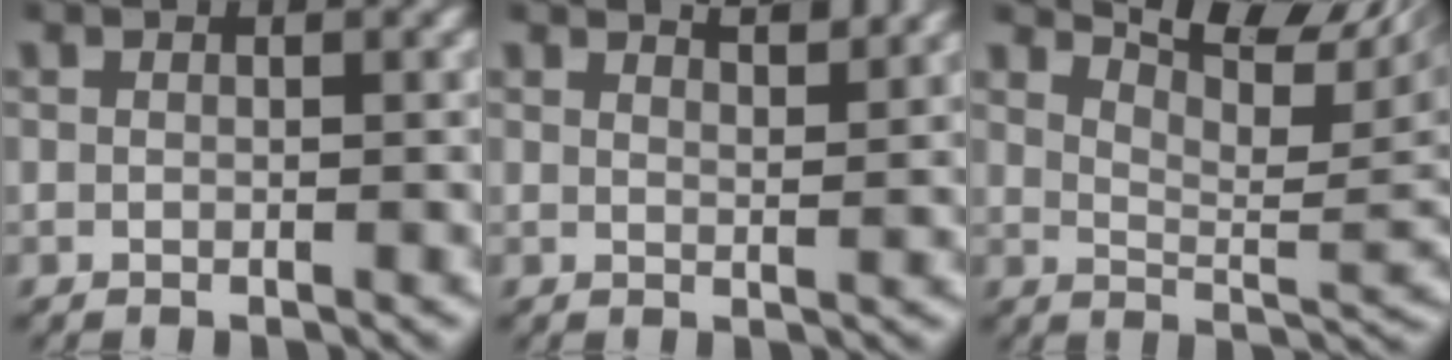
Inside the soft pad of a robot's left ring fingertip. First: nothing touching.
{"total": 2.8, "force": [2.5, -0.3, 1.1], "torque": [-0.010, -0.010, 0.046]}
{"total": 8.7, "force": [6.0, 1.9, 6.0], "torque": [-0.058, 0.016, 0.087]}